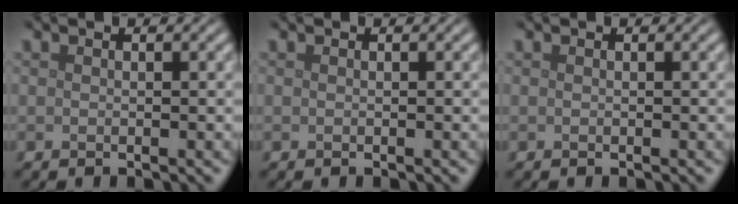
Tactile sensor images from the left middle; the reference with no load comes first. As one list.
[{"total": 0.0}, {"total": 0.0}]